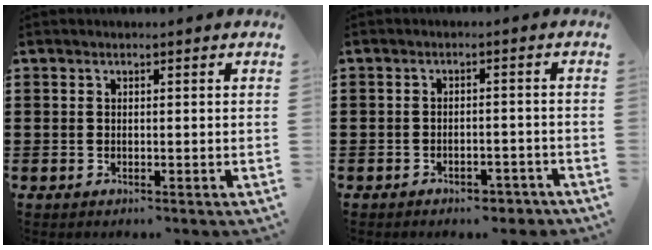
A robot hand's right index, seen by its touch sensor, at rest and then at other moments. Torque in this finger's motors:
{"motor_torque": [0.07, 0.22, 0.03, -0.01]}